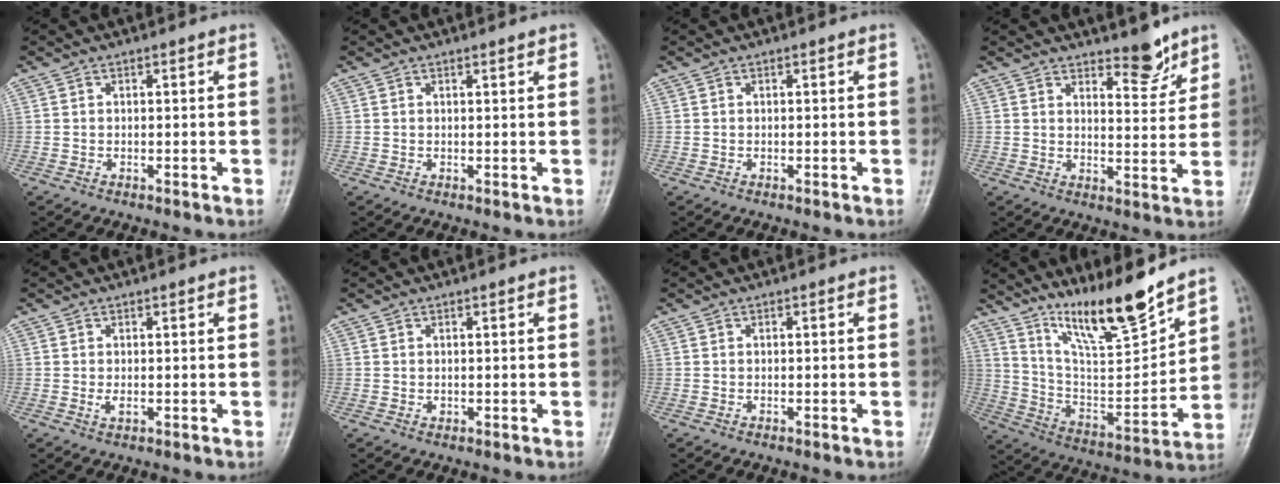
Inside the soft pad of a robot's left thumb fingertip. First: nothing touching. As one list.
[{"total": 0.9, "force": [0.8, 0.1, 0.5], "torque": [-0.006, -0.005, 0.010]}, {"total": 0.0}, {"total": 5.6, "force": [4.5, 1.9, 2.7], "torque": [-0.019, -0.040, 0.068]}, {"total": 1.4, "force": [0.3, 0.7, 1.2], "torque": [-0.019, -0.004, 0.008]}, {"total": 0.6, "force": [0.4, 0.3, 0.3], "torque": [0.000, -0.003, 0.006]}, {"total": 0.0}, {"total": 16.1, "force": [12.7, 2.4, 9.6], "torque": [-0.135, -0.088, 0.235]}]